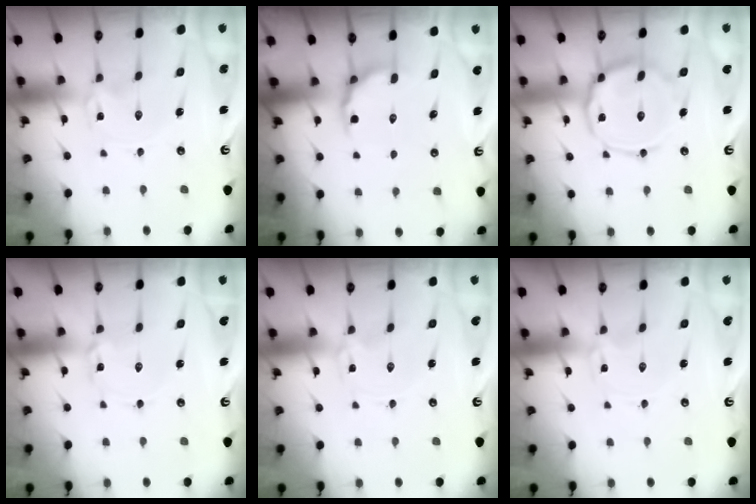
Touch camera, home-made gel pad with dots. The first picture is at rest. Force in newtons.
{"total": 4.7, "press": 4.1, "slide": 2.2}
{"total": 15.3, "press": 15.3, "slide": 1.0}
{"total": 1.7, "press": 1.7, "slide": 0.0}
{"total": 0.0}
{"total": 0.7, "press": 0.7, "slide": 0.0}